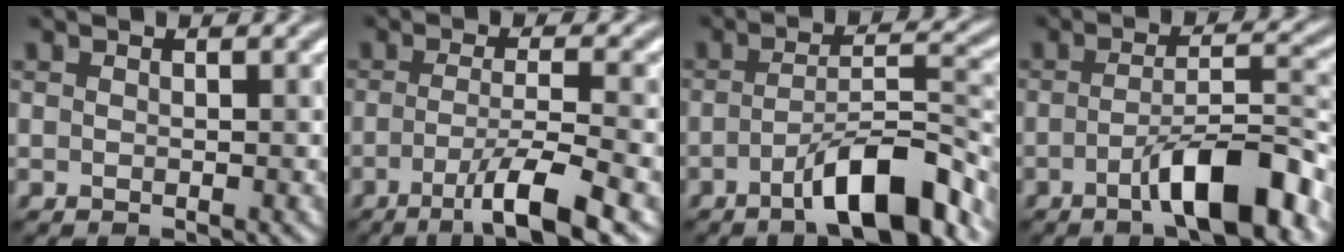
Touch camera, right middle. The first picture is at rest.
{"total": 6.1, "force": [-2.6, 1.0, 5.4], "torque": [-0.087, 0.000, -0.051]}
{"total": 7.6, "force": [-4.2, 1.7, 6.1], "torque": [-0.094, 0.013, -0.070]}
{"total": 7.3, "force": [-3.5, 1.6, 6.1], "torque": [-0.095, 0.012, -0.060]}